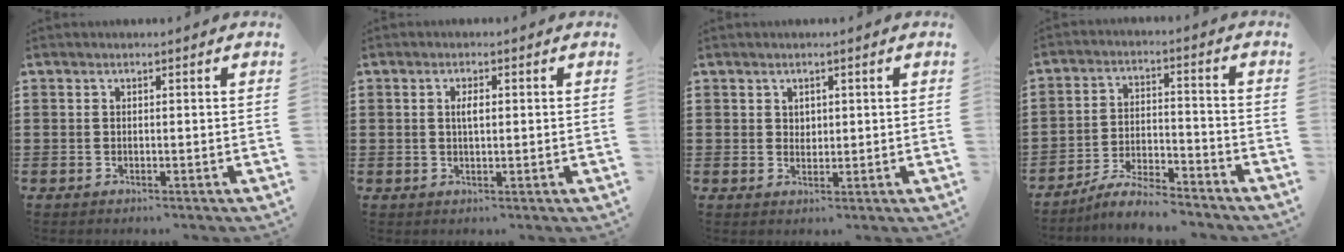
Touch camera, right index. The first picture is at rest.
{"total": 2.2, "force": [0.3, 0.7, 2.1], "torque": [-0.042, 0.004, 0.003]}
{"total": 1.5, "force": [0.9, 1.2, 0.3], "torque": [-0.009, 0.005, 0.018]}
{"total": 5.9, "force": [-5.6, 0.4, 1.8], "torque": [-0.044, 0.001, -0.110]}